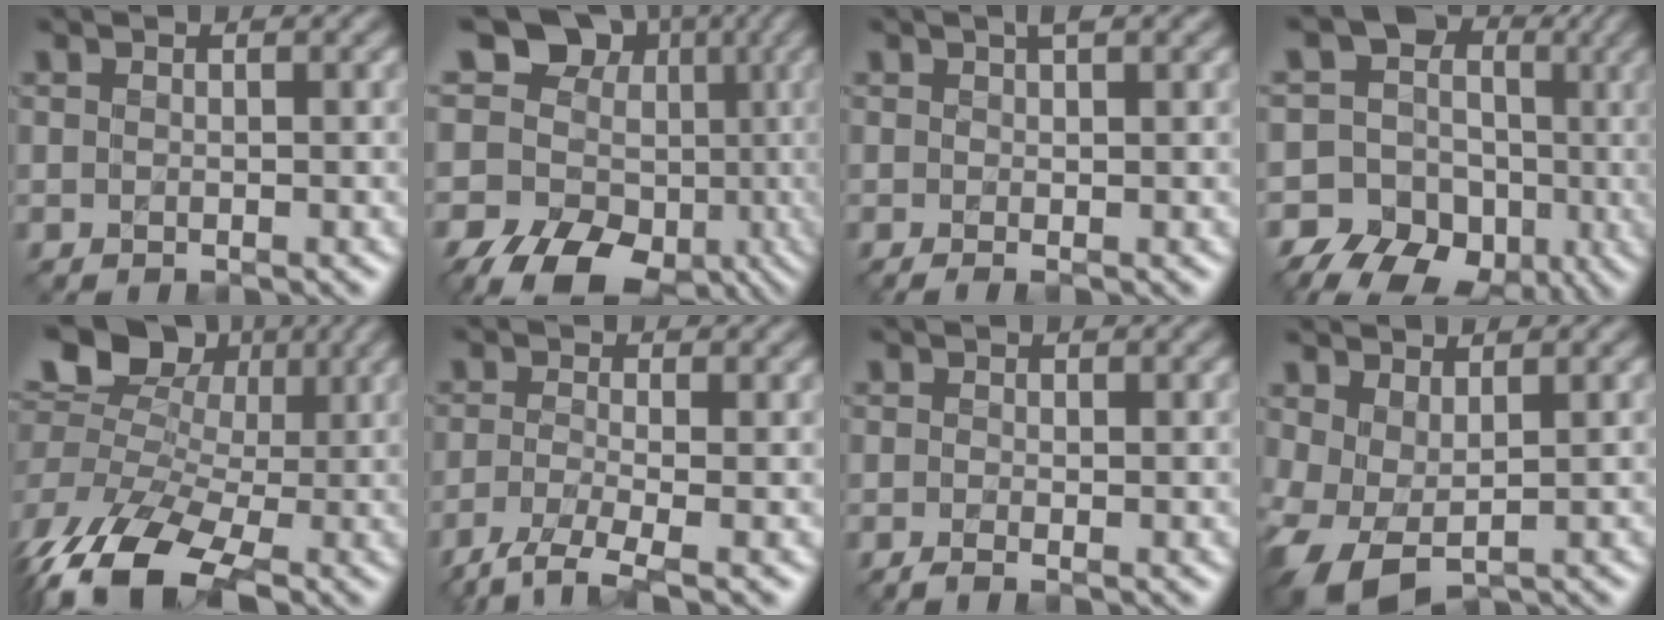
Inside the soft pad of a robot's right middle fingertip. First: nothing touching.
{"total": 13.5, "force": [-2.4, 11.3, 7.0], "torque": [-0.115, 0.001, -0.019]}
{"total": 2.7, "force": [0.5, 0.8, 2.5], "torque": [-0.026, 0.006, 0.002]}
{"total": 17.6, "force": [-5.2, 16.0, 5.2], "torque": [-0.098, 0.002, -0.097]}
{"total": 13.4, "force": [-2.4, 9.1, 9.6], "torque": [-0.189, 0.023, -0.047]}
{"total": 3.6, "force": [-2.0, 0.9, 2.9], "torque": [-0.058, -0.005, -0.050]}
{"total": 0.7, "force": [-0.2, 0.2, 0.7], "torque": [-0.011, -0.003, -0.011]}
{"total": 4.0, "force": [0.1, 2.2, 3.4], "torque": [-0.086, -0.003, 0.007]}